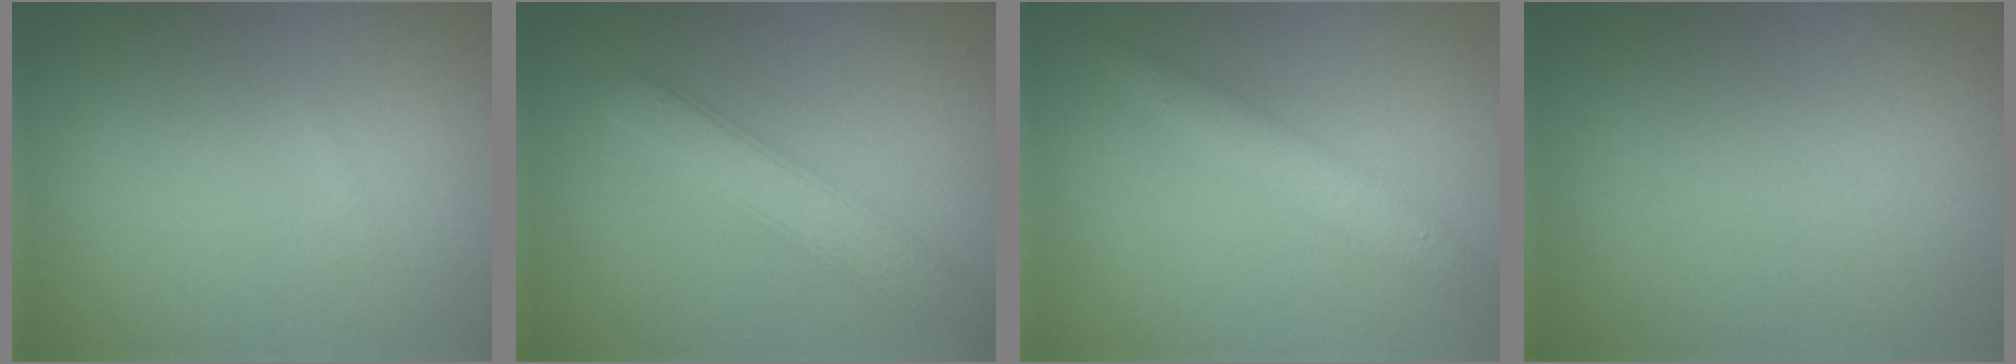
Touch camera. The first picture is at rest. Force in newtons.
{"total": 3.7, "press": 3.7, "slide": 0.2}
{"total": 2.5, "press": 2.5, "slide": 0.0}
{"total": 0.0}